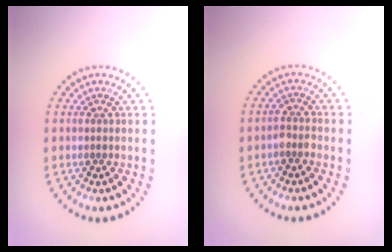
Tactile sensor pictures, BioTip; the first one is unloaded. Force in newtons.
{"total": 1.4, "press": 1.3, "slide": 0.6}